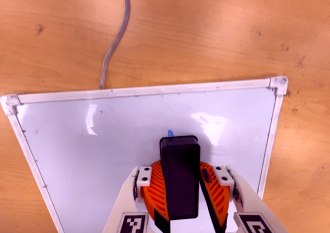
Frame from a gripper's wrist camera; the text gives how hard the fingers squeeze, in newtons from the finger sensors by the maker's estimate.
{"total": 12.9, "left": 14.4, "right": 11.4}